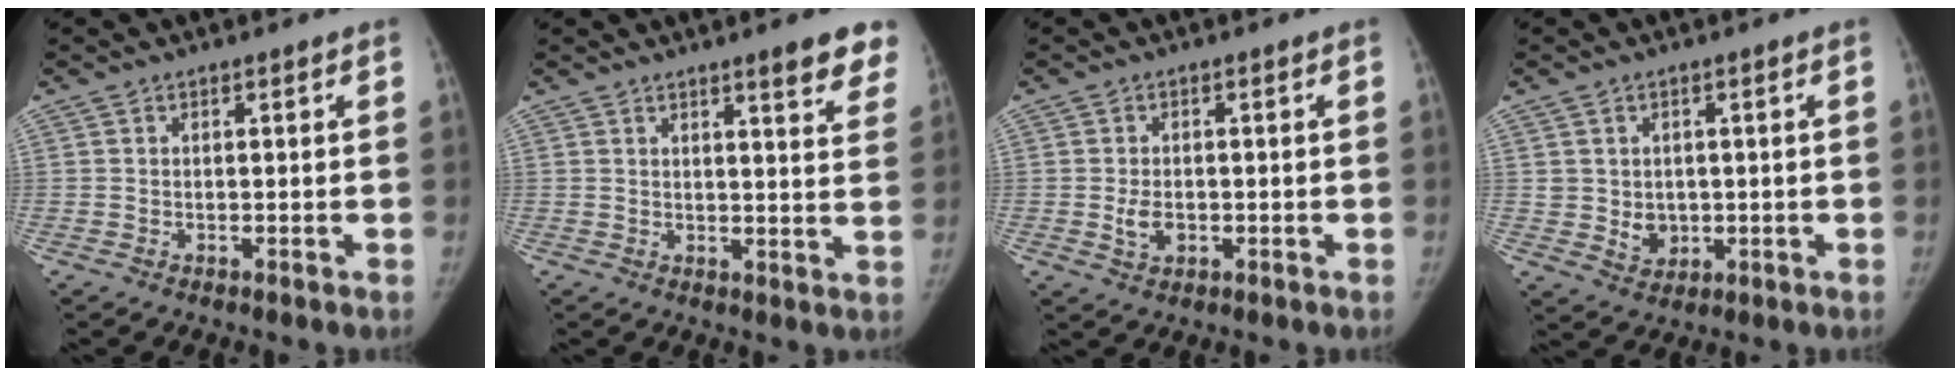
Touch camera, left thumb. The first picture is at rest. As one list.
[{"total": 10.6, "force": [7.4, 1.8, 7.4], "torque": [-0.063, -0.037, 0.086]}, {"total": 3.5, "force": [-0.7, 2.6, 2.4], "torque": [-0.038, 0.000, -0.007]}, {"total": 4.6, "force": [0.1, 4.1, 2.2], "torque": [-0.014, -0.003, 0.013]}]